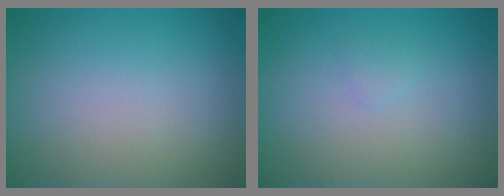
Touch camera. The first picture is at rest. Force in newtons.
{"total": 0.6, "press": 0.6, "slide": 0.1}